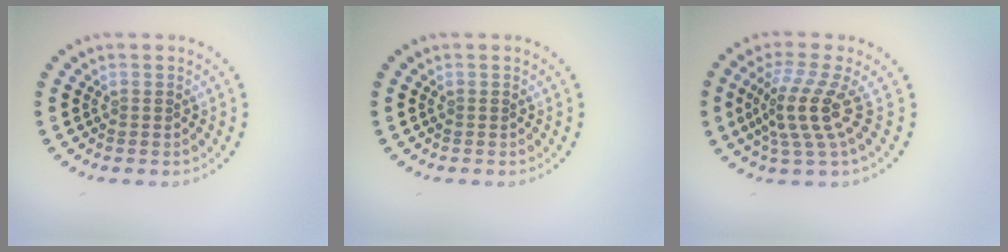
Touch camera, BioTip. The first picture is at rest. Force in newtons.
{"total": 0.0}
{"total": 4.1, "press": 2.8, "slide": 3.0}